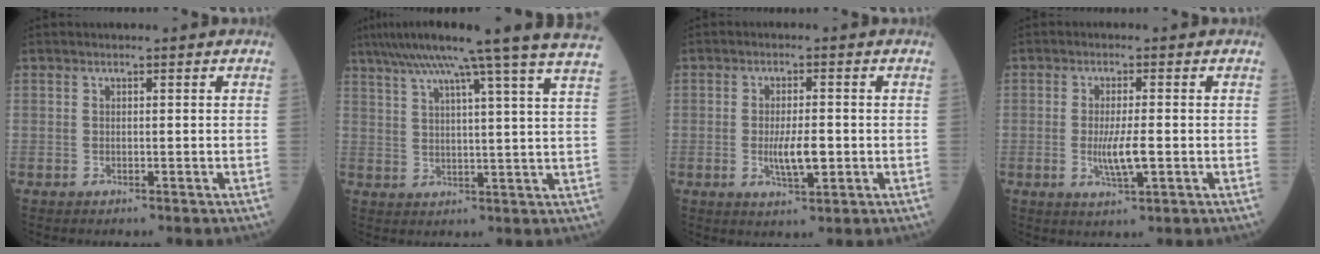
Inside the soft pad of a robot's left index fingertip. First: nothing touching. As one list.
[{"total": 22.3, "force": [18.2, -2.6, 12.5], "torque": [-0.212, -0.028, 0.234]}, {"total": 4.6, "force": [-0.8, 1.3, 4.4], "torque": [-0.082, -0.005, -0.013]}, {"total": 4.3, "force": [-0.8, 0.5, 4.2], "torque": [-0.085, -0.009, -0.014]}]